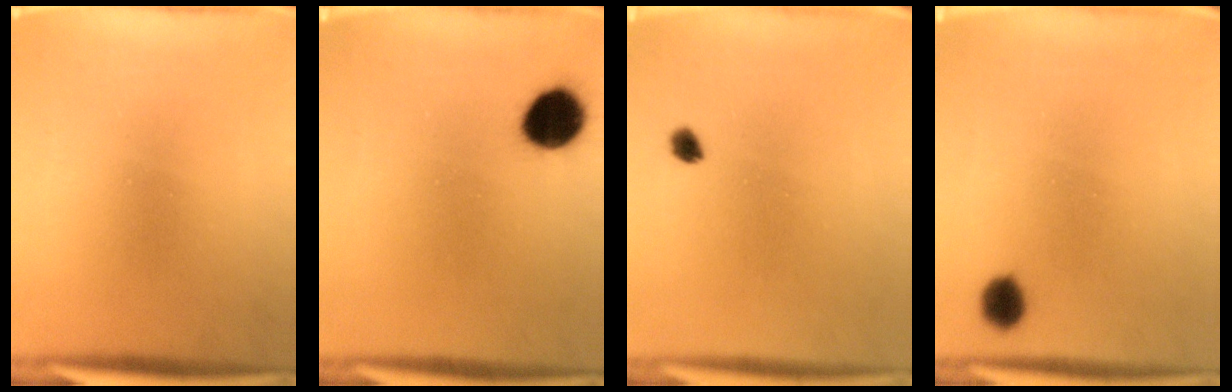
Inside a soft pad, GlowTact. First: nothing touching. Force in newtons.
{"total": 9.1}
{"total": 1.7}
{"total": 5.1}